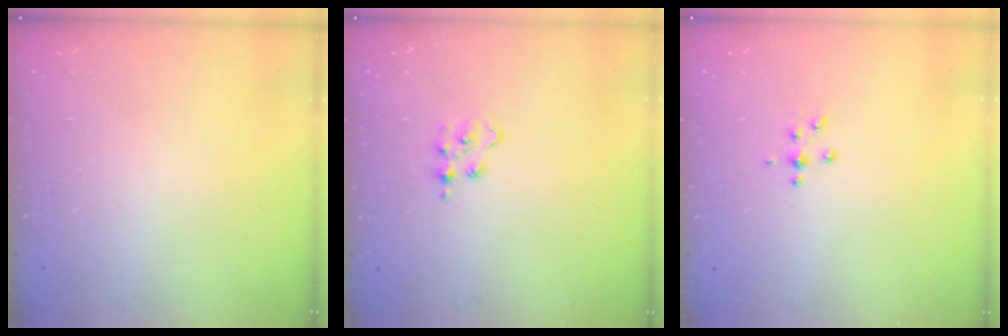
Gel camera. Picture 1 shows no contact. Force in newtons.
{"total": 2.5, "press": 2.5, "slide": 0.4}
{"total": 4.9, "press": 4.5, "slide": 1.9}